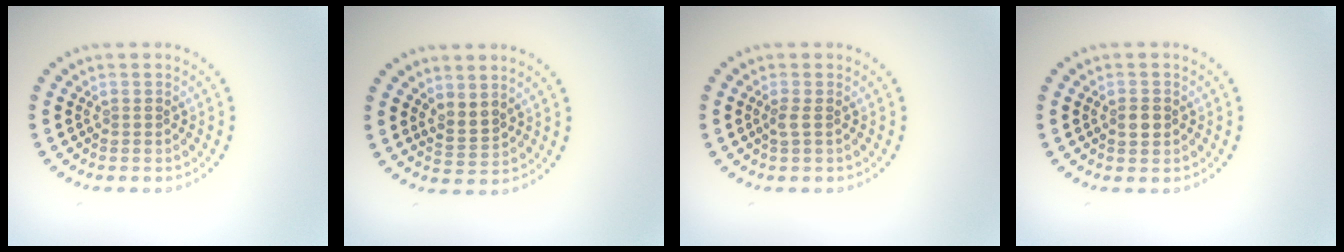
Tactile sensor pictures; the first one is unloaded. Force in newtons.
{"total": 1.7, "press": 1.5, "slide": 0.9}
{"total": 0.9, "press": 0.6, "slide": 0.7}
{"total": 1.5, "press": 1.5, "slide": 0.3}